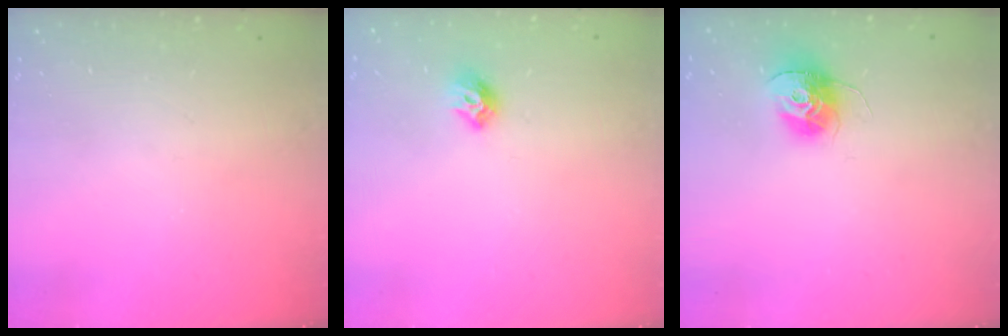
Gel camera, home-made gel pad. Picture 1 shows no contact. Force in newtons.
{"total": 8.2, "press": 8.2, "slide": 0.3}
{"total": 12.3, "press": 12.3, "slide": 1.0}